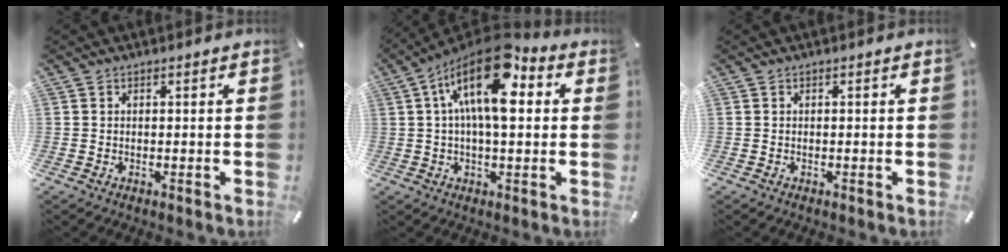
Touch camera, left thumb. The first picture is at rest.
{"total": 16.5, "force": [5.6, 7.1, 13.8], "torque": [-0.249, -0.027, 0.087]}
{"total": 0.0}